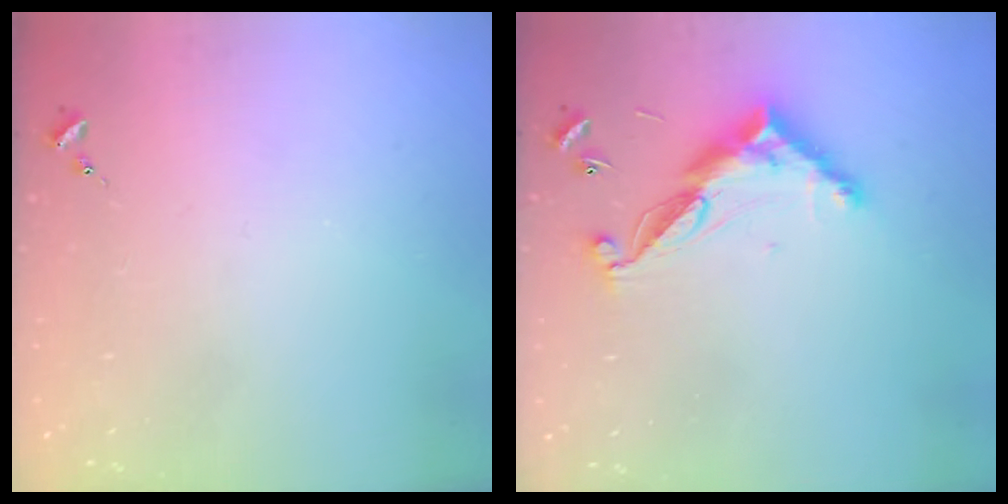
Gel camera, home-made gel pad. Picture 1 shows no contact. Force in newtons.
{"total": 12.2, "press": 12.1, "slide": 0.3}